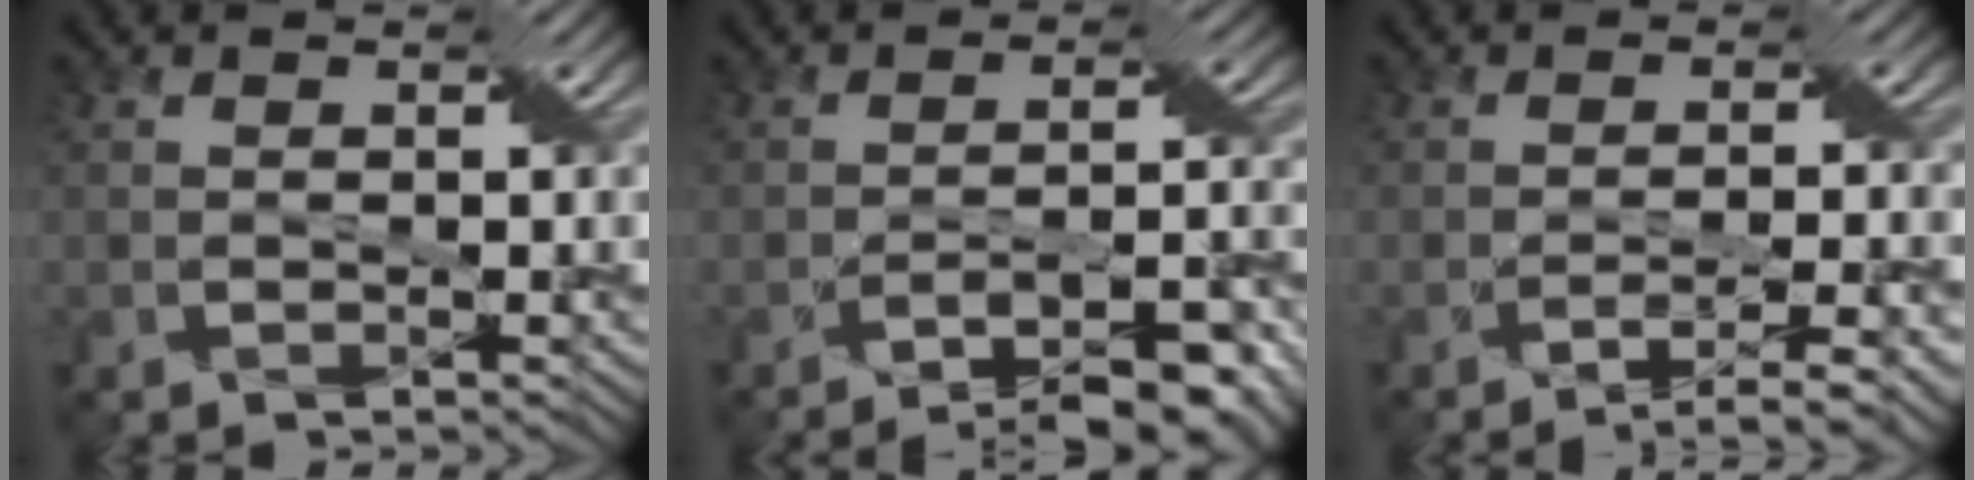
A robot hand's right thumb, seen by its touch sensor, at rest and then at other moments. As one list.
[{"total": 10.1, "force": [-7.3, 2.0, 6.6], "torque": [-0.108, -0.005, -0.104]}, {"total": 4.3, "force": [-2.9, 0.2, 3.2], "torque": [-0.053, -0.005, -0.046]}]